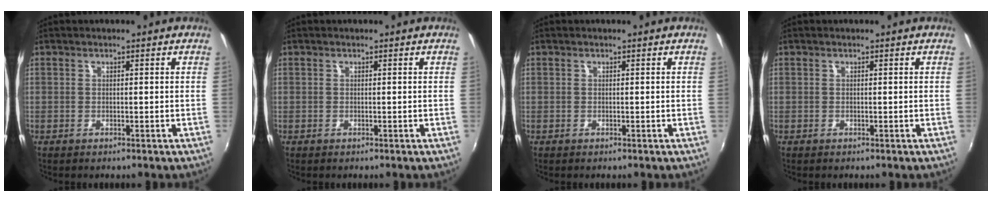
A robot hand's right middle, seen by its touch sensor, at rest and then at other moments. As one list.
[{"total": 0.0}, {"total": 0.0}, {"total": 0.0}]